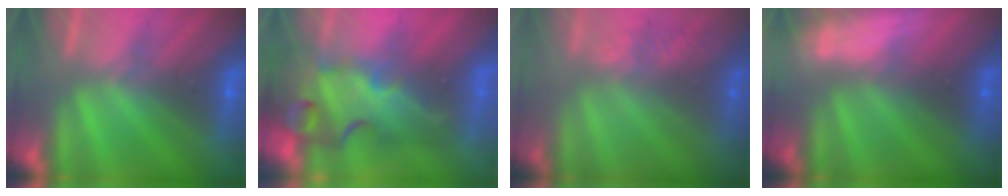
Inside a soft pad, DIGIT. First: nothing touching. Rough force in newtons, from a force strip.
{"total": 5.7}
{"total": 2.6}
{"total": 3.0}